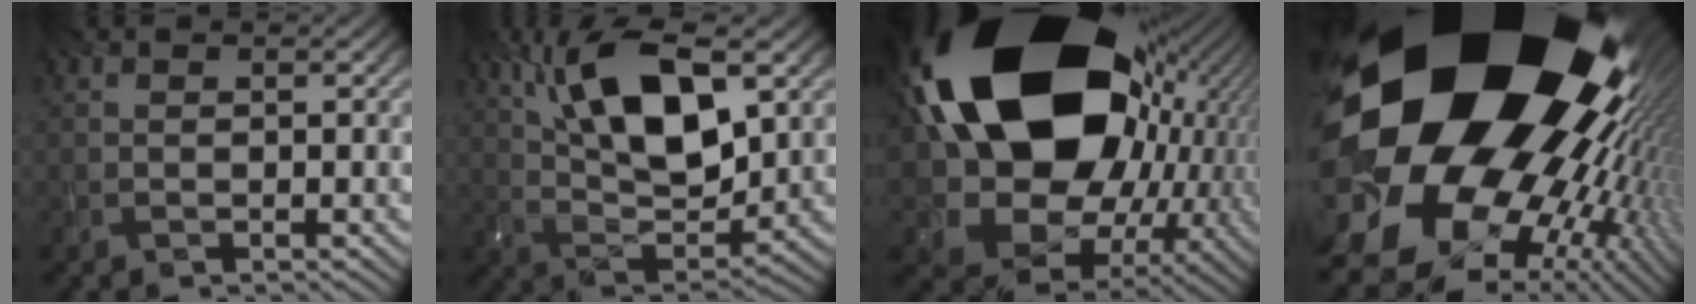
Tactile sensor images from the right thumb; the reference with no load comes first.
{"total": 14.2, "force": [5.5, 6.2, 11.5], "torque": [-0.222, 0.004, 0.103]}
{"total": 24.2, "force": [3.9, 17.3, 16.5], "torque": [-0.316, -0.064, 0.090]}
{"total": 23.1, "force": [3.8, 17.6, 14.5], "torque": [-0.280, -0.094, 0.071]}